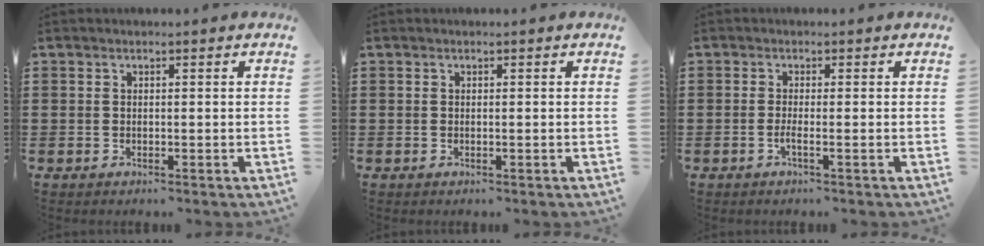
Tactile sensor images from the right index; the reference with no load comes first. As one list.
[{"total": 0.0}, {"total": 1.6, "force": [-0.7, -0.1, 1.4], "torque": [-0.032, -0.006, -0.016]}]